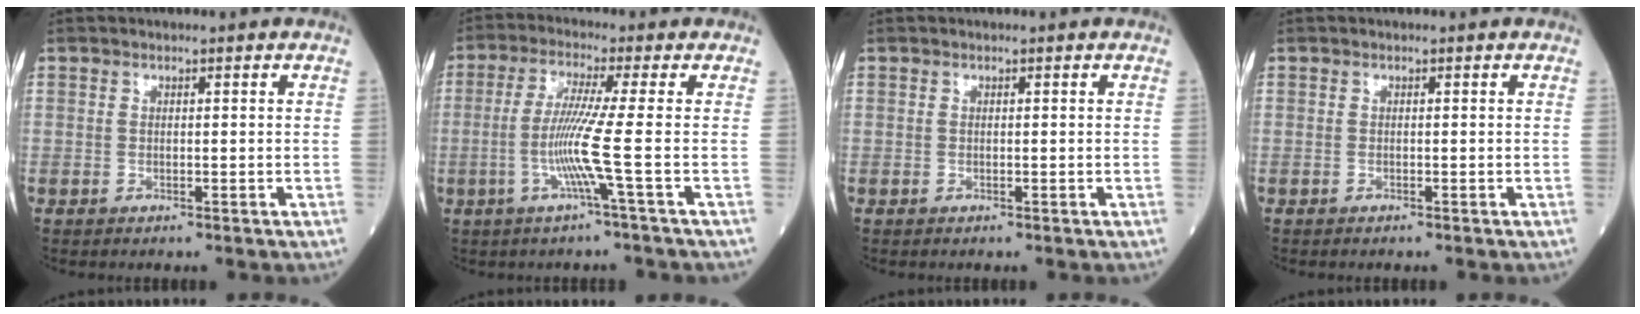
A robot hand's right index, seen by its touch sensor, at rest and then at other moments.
{"total": 7.1, "force": [-1.6, -2.0, 6.6], "torque": [-0.138, -0.008, -0.036]}
{"total": 0.0}
{"total": 0.0}